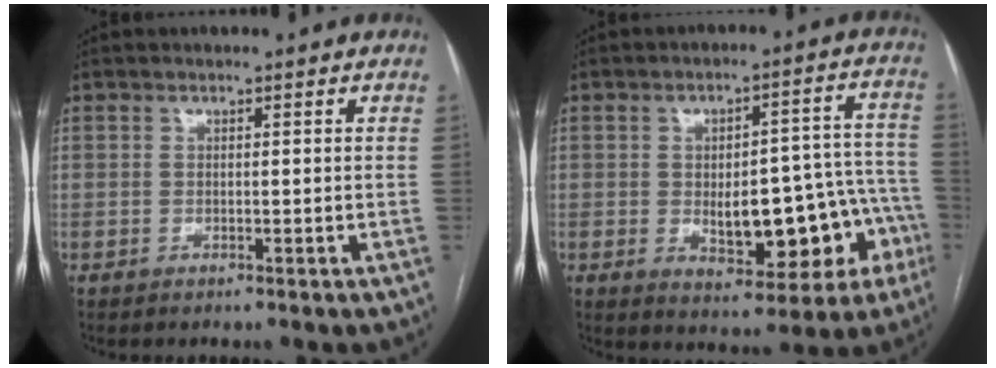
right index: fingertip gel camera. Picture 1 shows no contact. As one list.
[{"total": 15.2, "force": [-4.0, 6.9, 13.0], "torque": [-0.135, 0.037, -0.037]}]